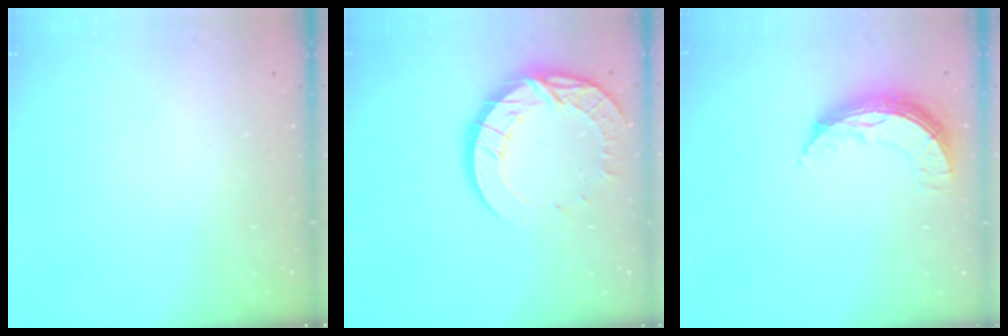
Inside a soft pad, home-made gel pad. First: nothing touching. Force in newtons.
{"total": 17.8, "press": 17.7, "slide": 1.5}
{"total": 7.9, "press": 7.8, "slide": 0.8}